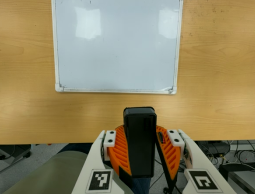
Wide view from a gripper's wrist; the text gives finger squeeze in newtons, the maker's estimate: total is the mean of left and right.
{"total": 10.2, "left": 10.2, "right": 10.2}